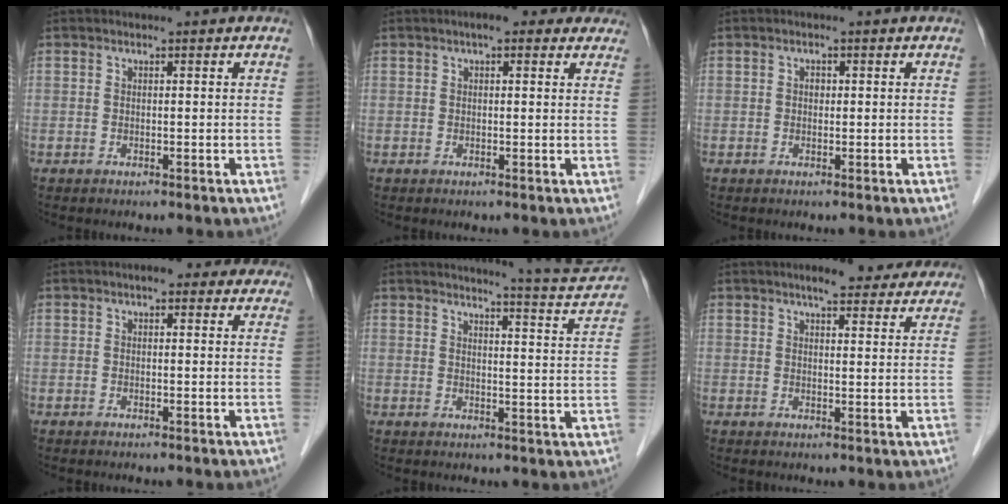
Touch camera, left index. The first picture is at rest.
{"total": 5.1, "force": [3.5, 1.9, 3.1], "torque": [-0.028, 0.020, 0.038]}
{"total": 0.9, "force": [0.1, 0.7, 0.6], "torque": [-0.009, 0.004, 0.000]}
{"total": 4.4, "force": [3.1, 1.9, 2.4], "torque": [-0.018, 0.017, 0.035]}
{"total": 9.6, "force": [9.3, -0.7, 2.0], "torque": [-0.035, -0.037, 0.106]}
{"total": 9.6, "force": [8.1, 2.4, 4.5], "torque": [-0.045, 0.006, 0.089]}